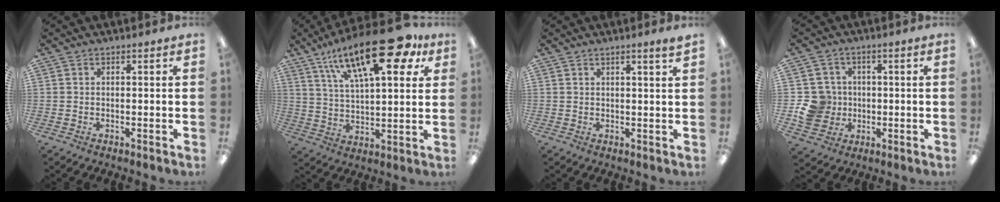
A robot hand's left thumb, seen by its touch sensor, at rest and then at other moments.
{"total": 23.1, "force": [13.3, 9.0, 16.5], "torque": [-0.253, -0.060, 0.216]}
{"total": 1.9, "force": [1.5, -0.2, 1.1], "torque": [-0.022, -0.003, 0.027]}
{"total": 9.1, "force": [-0.8, 8.8, 2.4], "torque": [-0.055, 0.013, -0.007]}